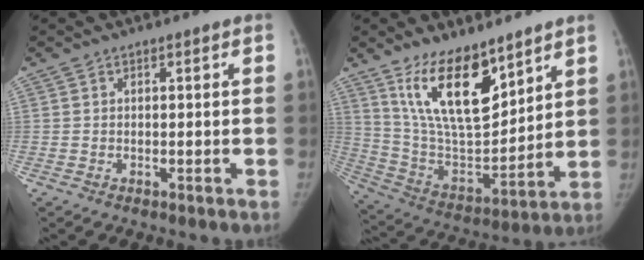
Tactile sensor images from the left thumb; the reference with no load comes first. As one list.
[{"total": 17.7, "force": [11.4, 7.2, 11.5], "torque": [-0.160, -0.073, 0.225]}]